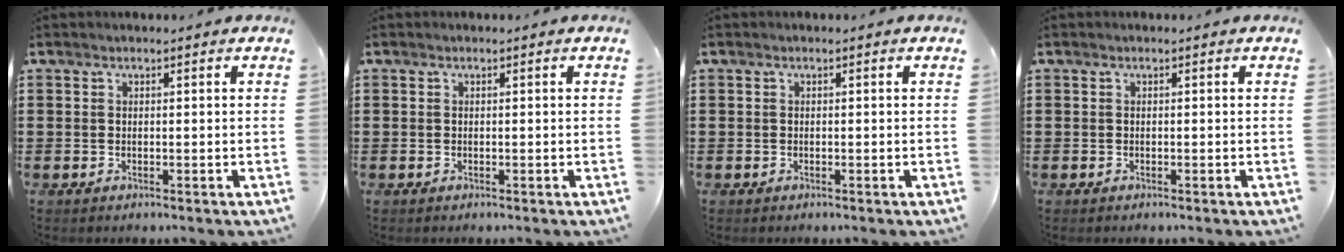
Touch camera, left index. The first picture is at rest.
{"total": 0.0}
{"total": 0.0}
{"total": 0.0}